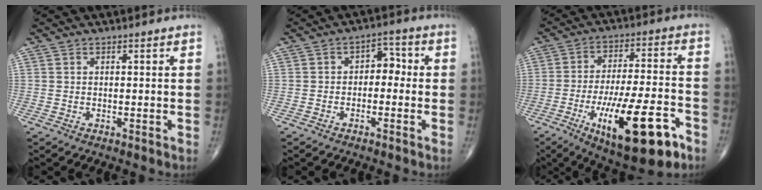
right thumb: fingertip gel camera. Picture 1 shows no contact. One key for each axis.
{"total": 4.2, "fx": -0.7, "fy": 2.8, "fz": 3.1, "tx": -0.021, "ty": 0.031, "tz": -0.021}
{"total": 20.4, "fx": -9.1, "fy": 6.4, "fz": 17.0, "tx": -0.276, "ty": 0.032, "tz": -0.136}